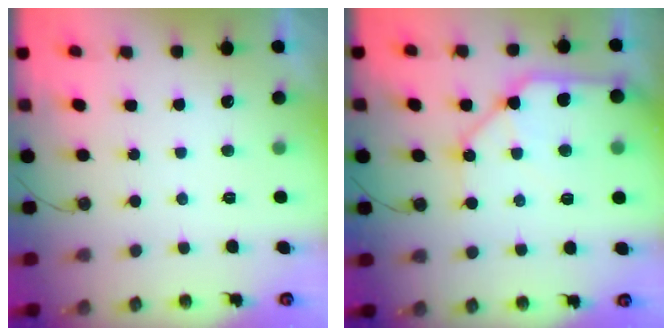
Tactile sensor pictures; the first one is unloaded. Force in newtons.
{"total": 12.3, "press": 12.2, "slide": 1.6}